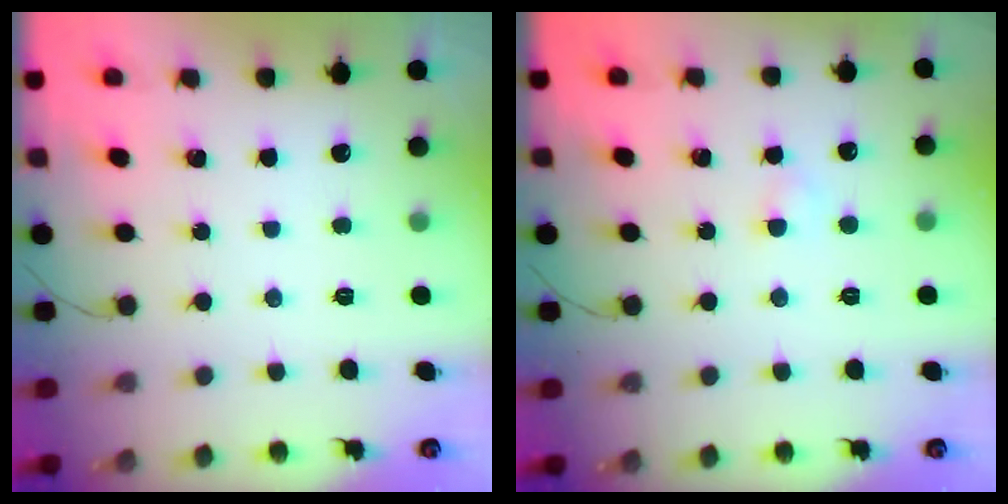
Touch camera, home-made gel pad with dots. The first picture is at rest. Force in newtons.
{"total": 2.3, "press": 2.2, "slide": 0.9}